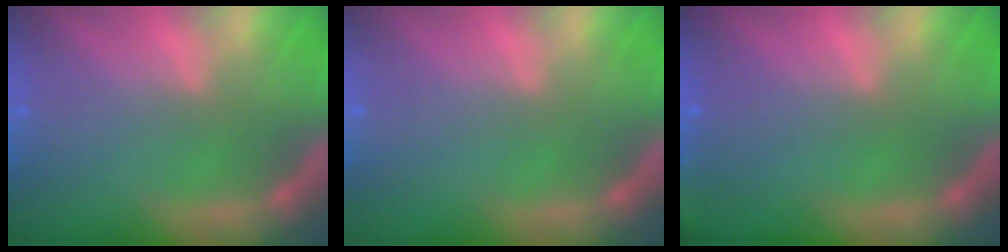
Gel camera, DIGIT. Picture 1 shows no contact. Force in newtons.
{"total": 0.0}
{"total": 2.4}